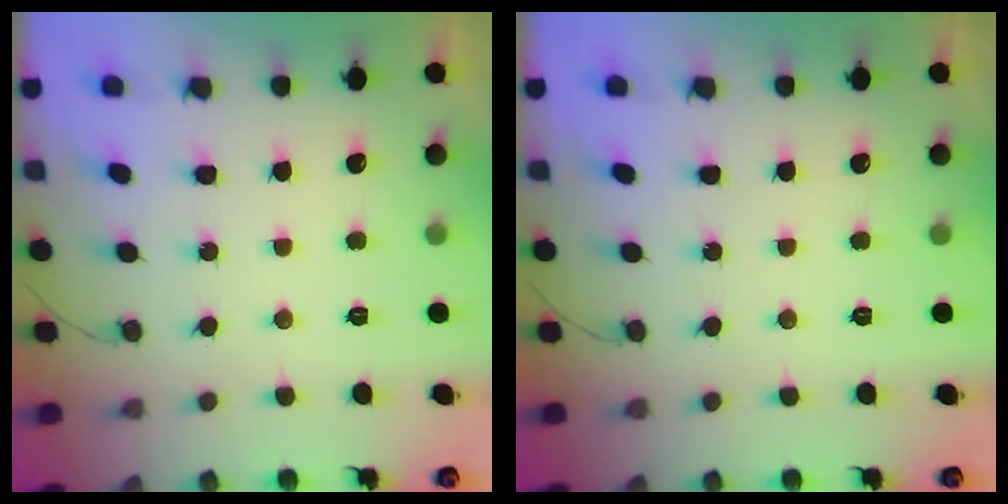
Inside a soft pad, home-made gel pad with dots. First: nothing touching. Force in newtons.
{"total": 0.0}